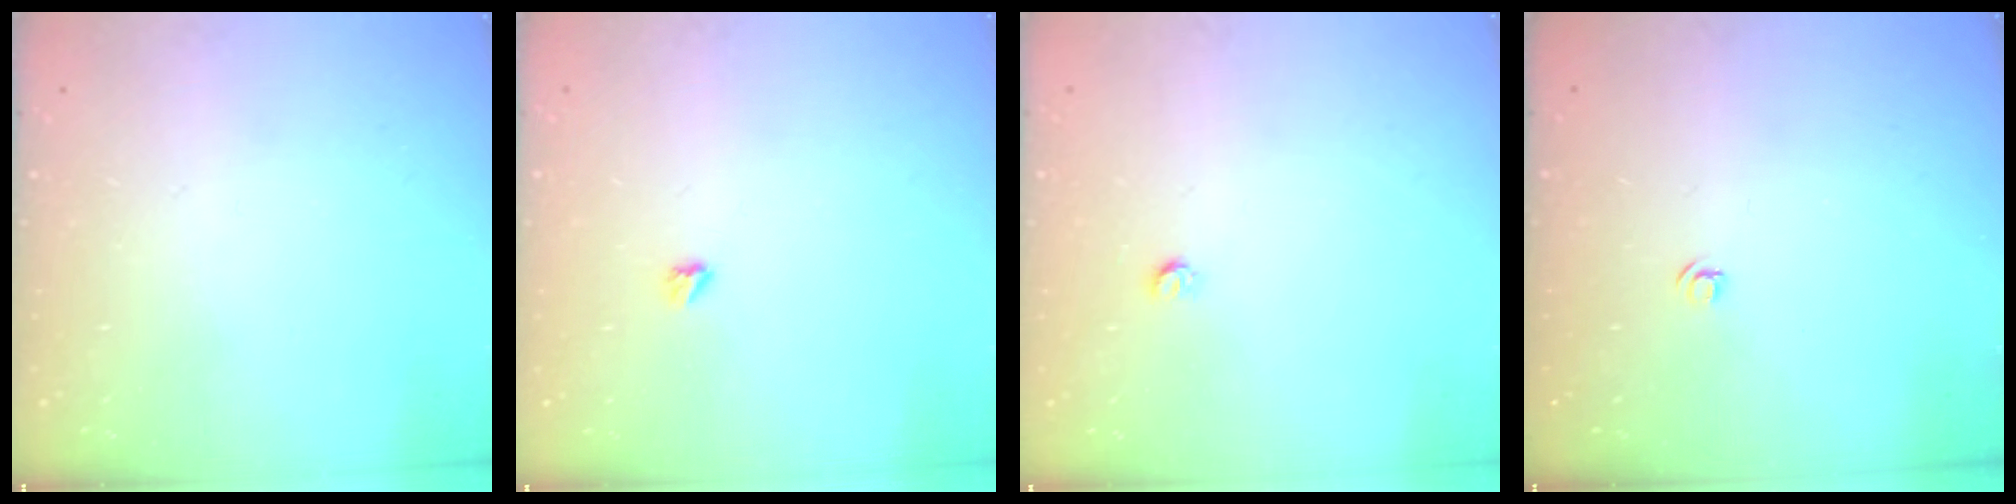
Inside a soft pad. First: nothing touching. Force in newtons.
{"total": 2.9, "press": 2.9, "slide": 0.5}
{"total": 3.2, "press": 3.2, "slide": 0.3}
{"total": 3.5, "press": 3.4, "slide": 0.5}